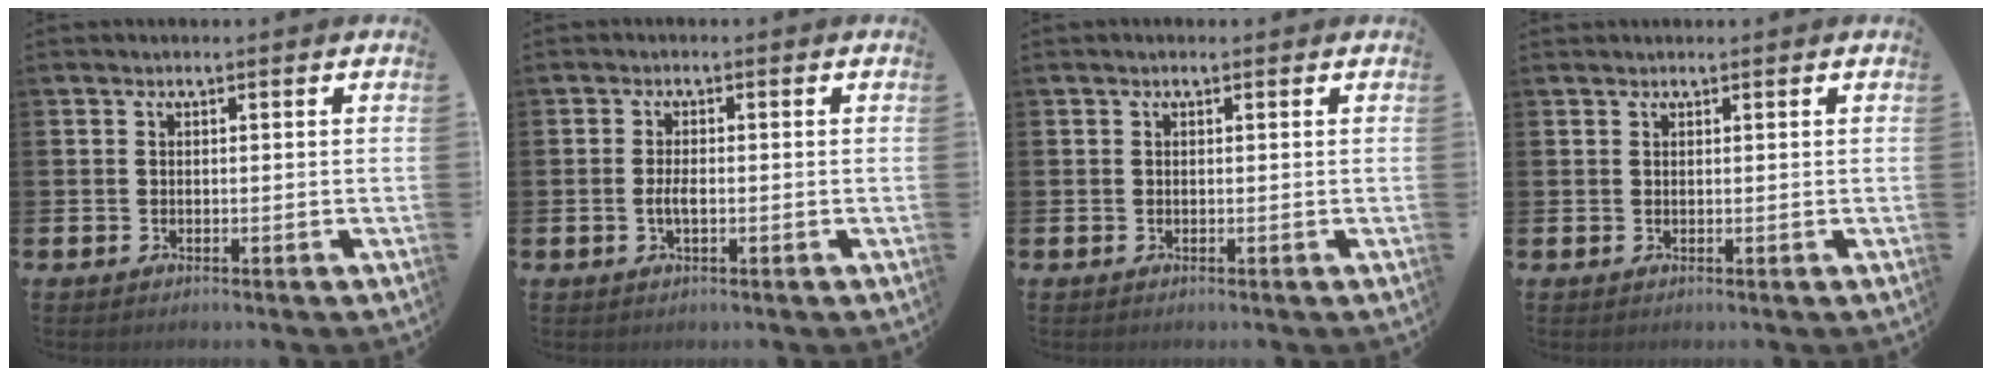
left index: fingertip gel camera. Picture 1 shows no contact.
{"total": 1.8, "force": [-0.4, 0.7, 1.6], "torque": [-0.030, 0.000, -0.008]}
{"total": 0.0}
{"total": 0.6, "force": [0.6, 0.1, 0.0], "torque": [0.000, 0.001, 0.011]}